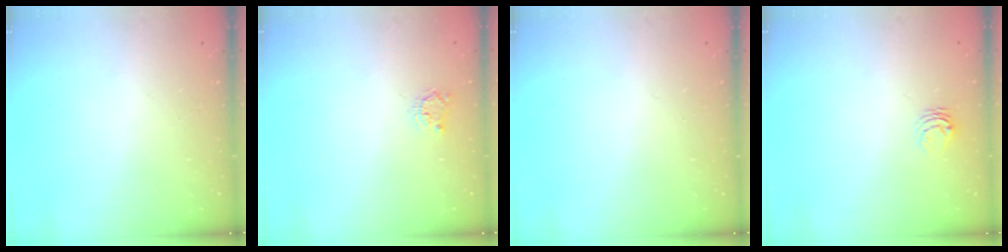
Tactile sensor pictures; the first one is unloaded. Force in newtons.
{"total": 3.3, "press": 3.3, "slide": 0.4}
{"total": 0.0}
{"total": 3.7, "press": 3.7, "slide": 0.2}